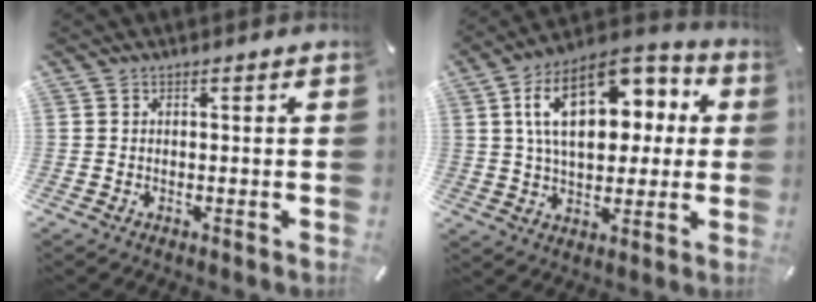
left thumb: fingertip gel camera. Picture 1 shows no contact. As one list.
[{"total": 20.3, "force": [5.9, 12.5, 14.9], "torque": [-0.271, -0.012, 0.098]}]